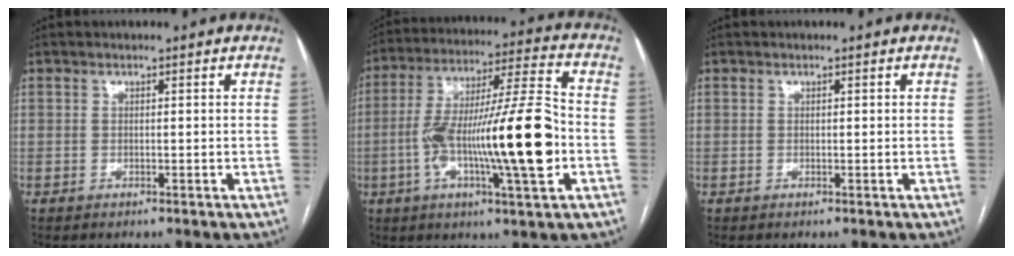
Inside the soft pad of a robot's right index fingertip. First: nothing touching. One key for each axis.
{"total": 20.0, "fx": -4.0, "fy": 1.6, "fz": 19.6, "tx": -0.328, "ty": 0.006, "tz": -0.064}
{"total": 0.0}